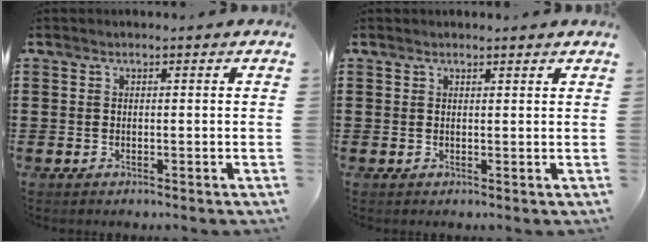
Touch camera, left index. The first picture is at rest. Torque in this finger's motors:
{"motor_torque": [0.04, -0.08, 0.06, -0.01]}